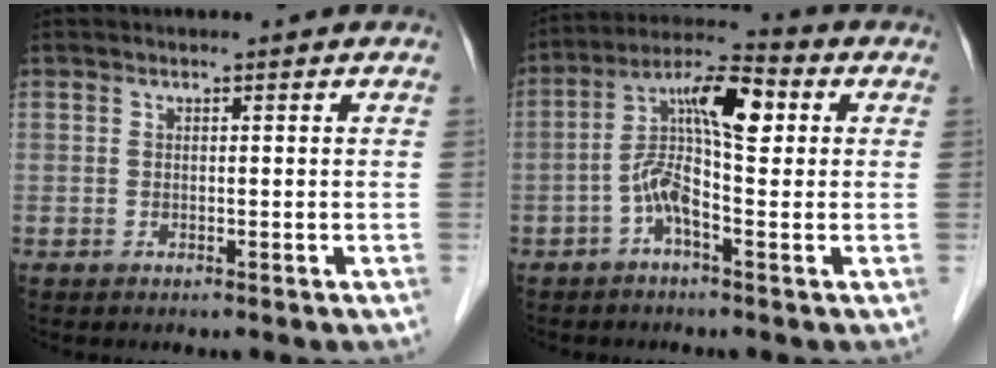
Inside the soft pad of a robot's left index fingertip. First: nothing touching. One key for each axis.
{"total": 9.8, "fx": 0.4, "fy": 2.1, "fz": 9.6, "tx": -0.180, "ty": 0.035, "tz": -0.003}